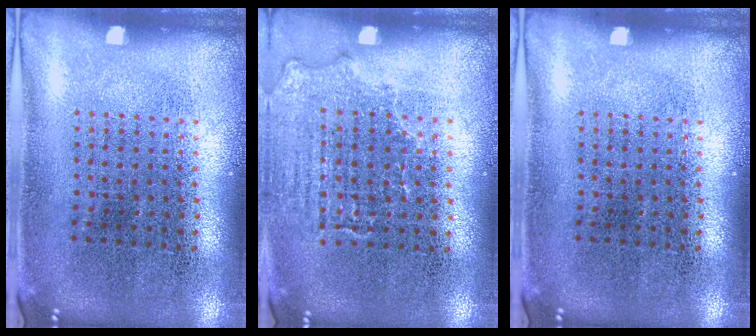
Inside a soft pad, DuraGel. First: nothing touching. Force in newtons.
{"total": 1.4, "press": 1.2, "slide": 0.6}
{"total": 0.0}